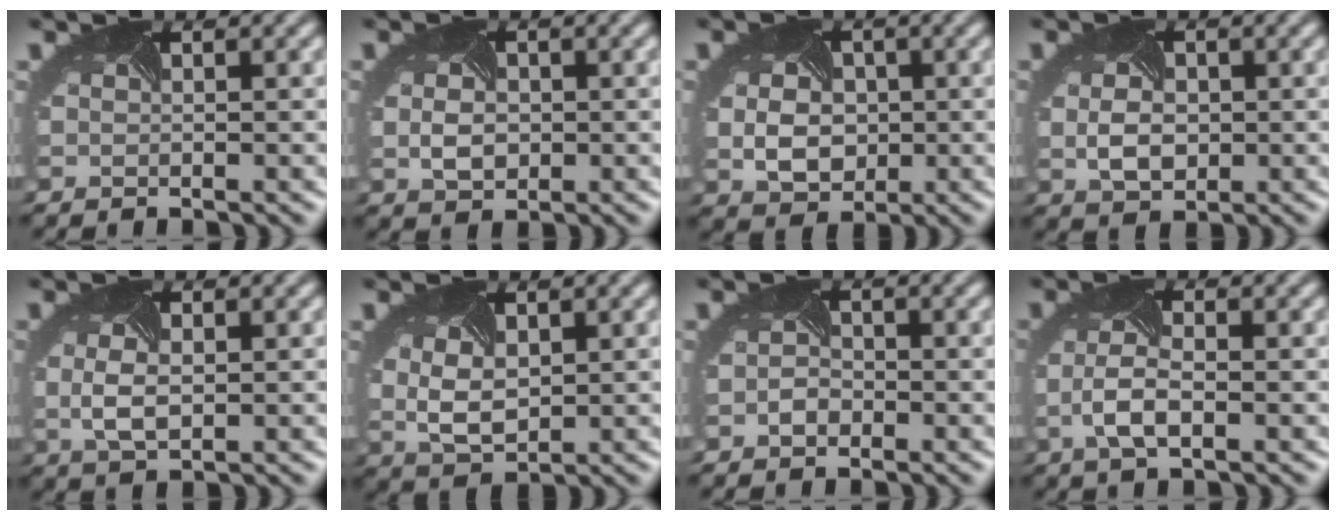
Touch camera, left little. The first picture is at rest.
{"total": 2.8, "force": [0.0, 2.2, 1.8], "torque": [-0.032, 0.002, 0.001]}
{"total": 5.3, "force": [0.0, 4.2, 3.3], "torque": [-0.054, -0.001, -0.002]}
{"total": 3.4, "force": [-0.1, 2.5, 2.3], "torque": [-0.046, -0.003, 0.004]}
{"total": 2.7, "force": [-0.1, 1.5, 2.3], "torque": [-0.059, -0.005, 0.000]}
{"total": 3.6, "force": [0.5, 2.3, 2.7], "torque": [-0.063, -0.008, 0.017]}
{"total": 1.2, "force": [-0.8, 0.7, 0.4], "torque": [-0.013, -0.003, -0.017]}
{"total": 3.1, "force": [-0.8, 1.2, 2.7], "torque": [-0.070, -0.005, -0.016]}